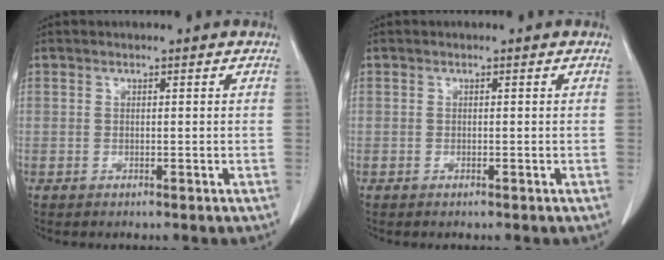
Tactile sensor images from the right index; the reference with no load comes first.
{"total": 0.0}